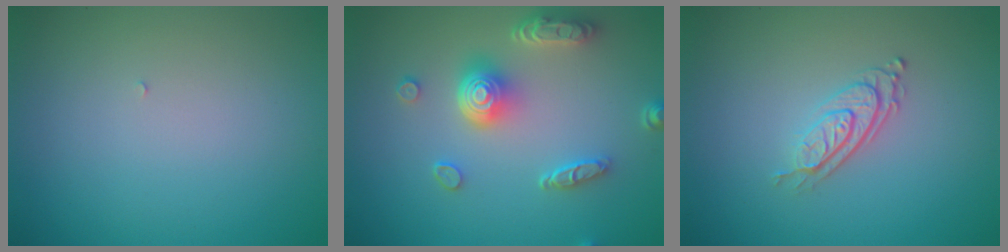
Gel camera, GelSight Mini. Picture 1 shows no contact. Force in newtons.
{"total": 5.1, "press": 4.1, "slide": 3.1}
{"total": 2.8, "press": 2.0, "slide": 2.0}